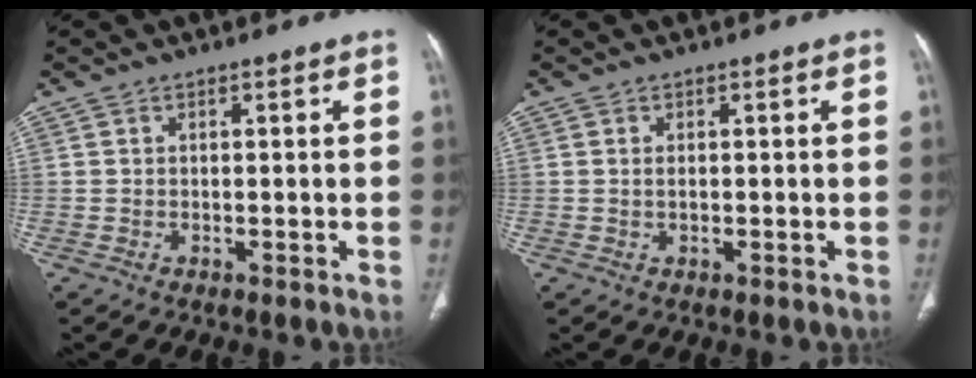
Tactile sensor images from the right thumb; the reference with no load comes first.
{"total": 0.9, "force": [0.1, 0.4, 0.8], "torque": [-0.018, -0.001, 0.004]}